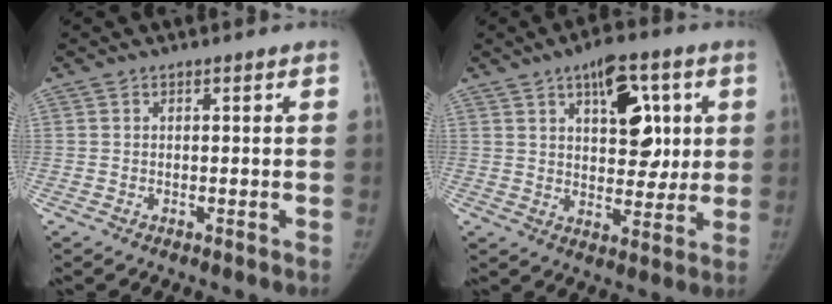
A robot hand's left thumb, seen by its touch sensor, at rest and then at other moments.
{"total": 12.8, "force": [4.4, 7.1, 9.6], "torque": [-0.094, -0.013, 0.066]}